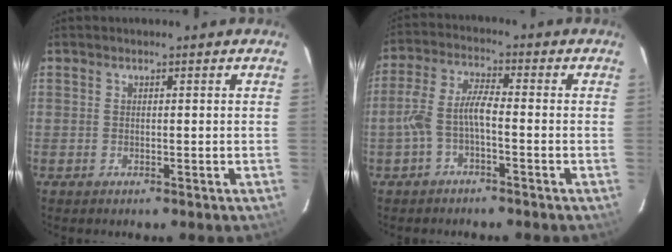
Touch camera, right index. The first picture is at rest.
{"total": 5.7, "force": [-2.3, 1.5, 5.0], "torque": [-0.117, 0.015, -0.044]}